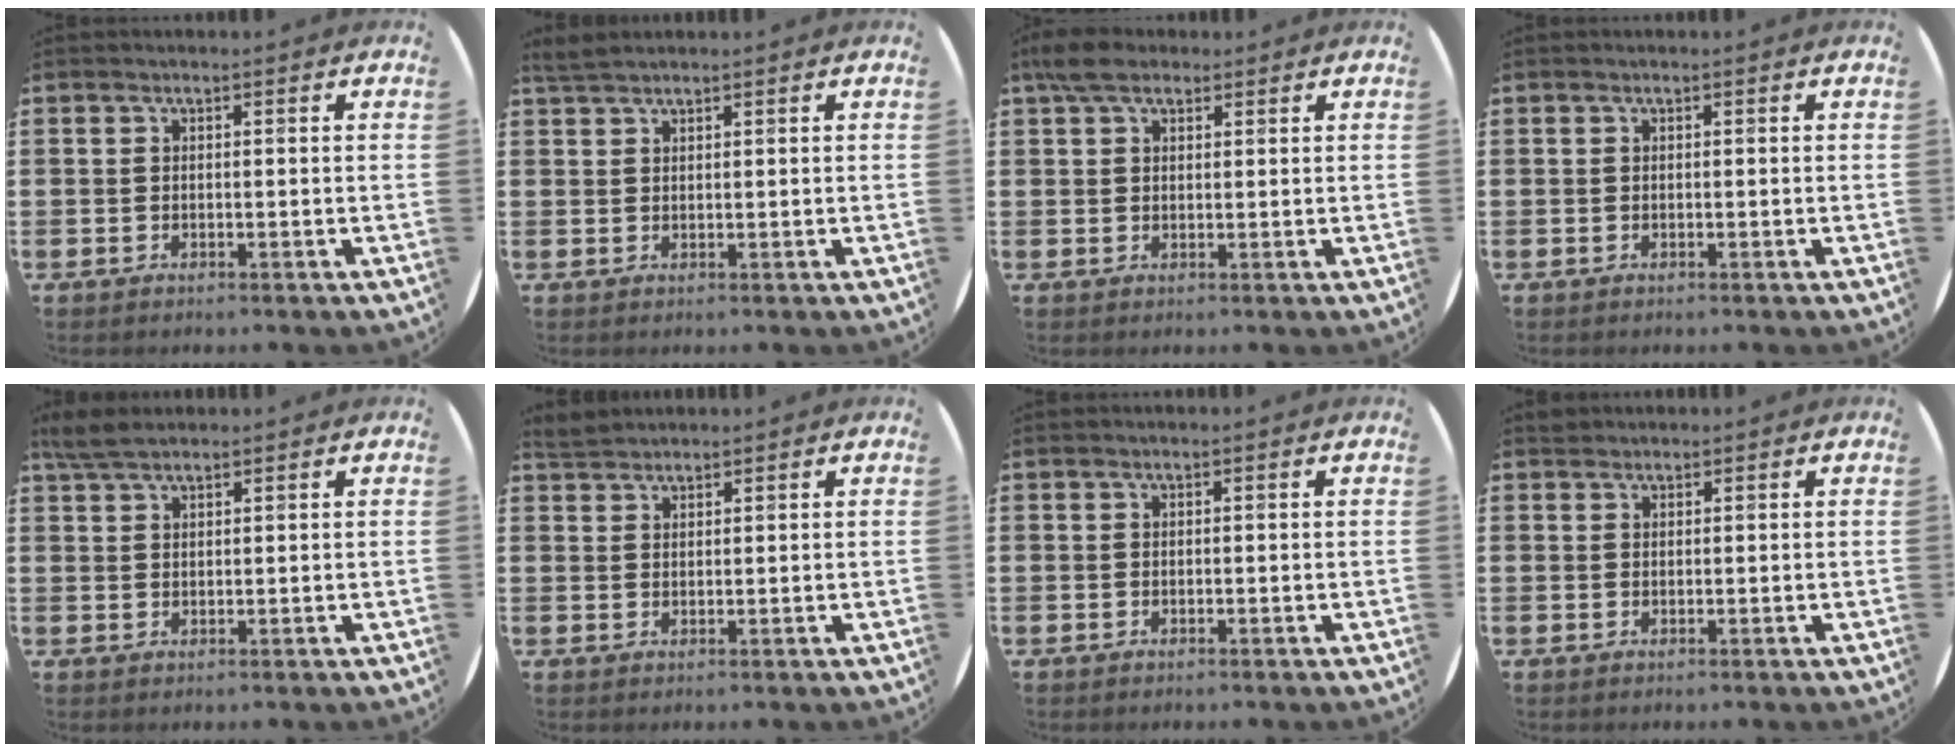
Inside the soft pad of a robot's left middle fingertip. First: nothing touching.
{"total": 1.7, "force": [1.6, 0.2, 0.4], "torque": [-0.011, 0.003, 0.030]}
{"total": 4.0, "force": [2.9, 1.8, 2.0], "torque": [-0.038, 0.006, 0.053]}
{"total": 0.0}
{"total": 3.7, "force": [3.1, 0.9, 1.7], "torque": [-0.038, 0.006, 0.059]}
{"total": 2.2, "force": [2.2, 0.5, 0.2], "torque": [0.001, 0.002, 0.041]}
{"total": 0.0}
{"total": 0.8, "force": [0.8, 0.3, -0.2], "torque": [0.002, 0.004, 0.015]}